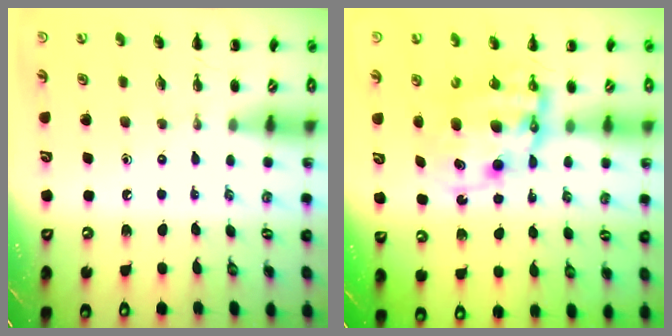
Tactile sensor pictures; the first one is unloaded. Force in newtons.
{"total": 10.5, "press": 10.2, "slide": 2.5}